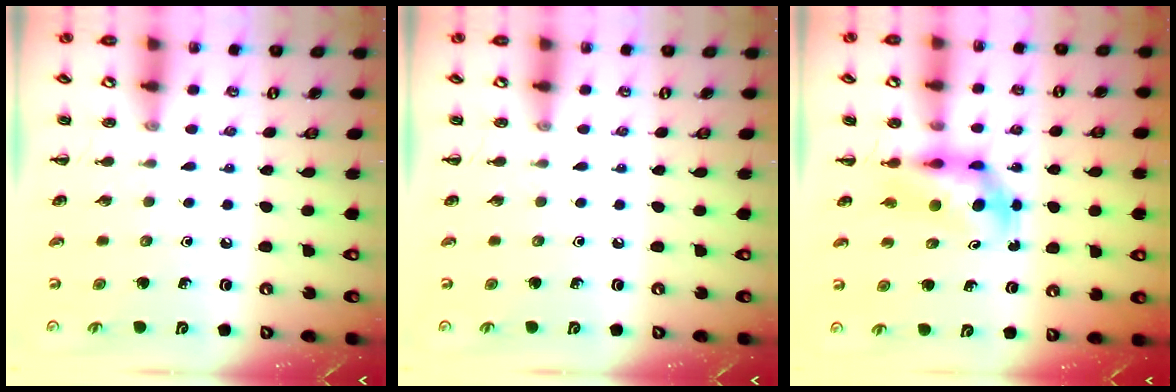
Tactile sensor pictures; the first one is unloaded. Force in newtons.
{"total": 0.0}
{"total": 5.3, "press": 5.2, "slide": 0.8}